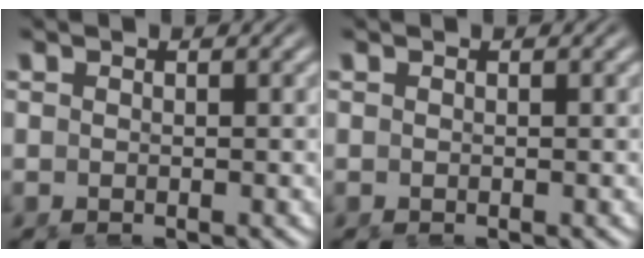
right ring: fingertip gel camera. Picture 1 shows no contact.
{"total": 0.0}